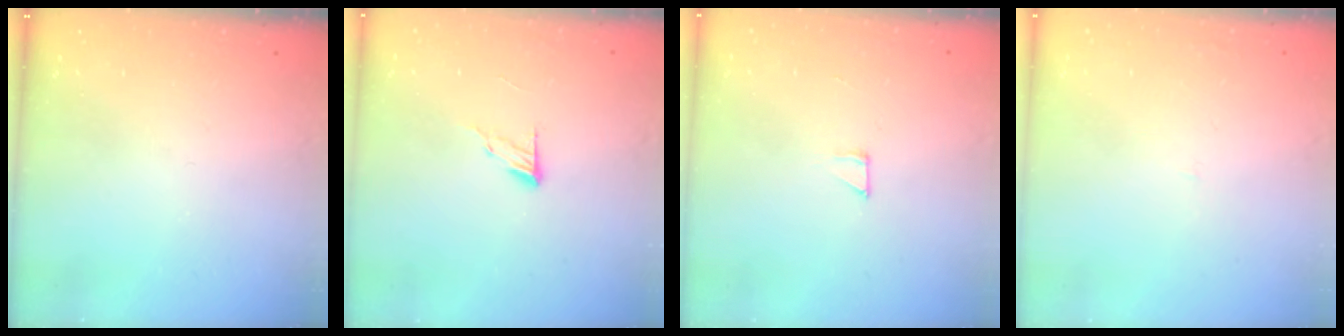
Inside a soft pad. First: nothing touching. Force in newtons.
{"total": 6.1, "press": 6.1, "slide": 0.5}
{"total": 2.6, "press": 2.6, "slide": 0.1}
{"total": 0.9, "press": 0.9, "slide": 0.1}